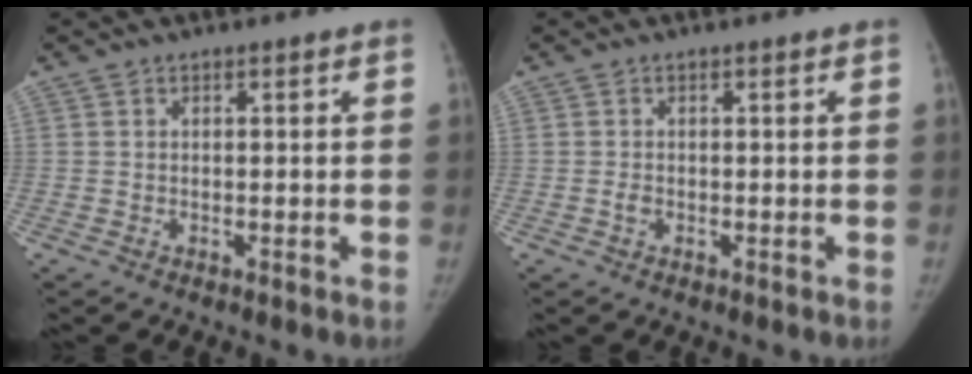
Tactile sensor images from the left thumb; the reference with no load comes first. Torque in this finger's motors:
{"motor_torque": [0.03, 0.30, 0.46, -0.42, 0.02]}